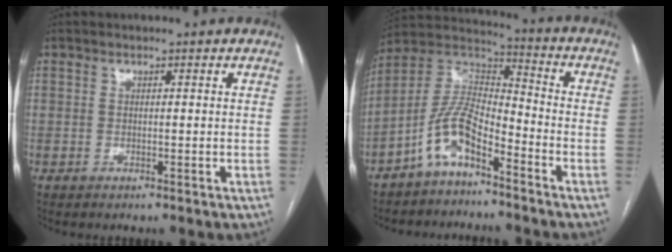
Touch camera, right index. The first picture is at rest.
{"total": 9.6, "force": [-5.9, 3.2, 6.8], "torque": [-0.150, 0.025, -0.118]}